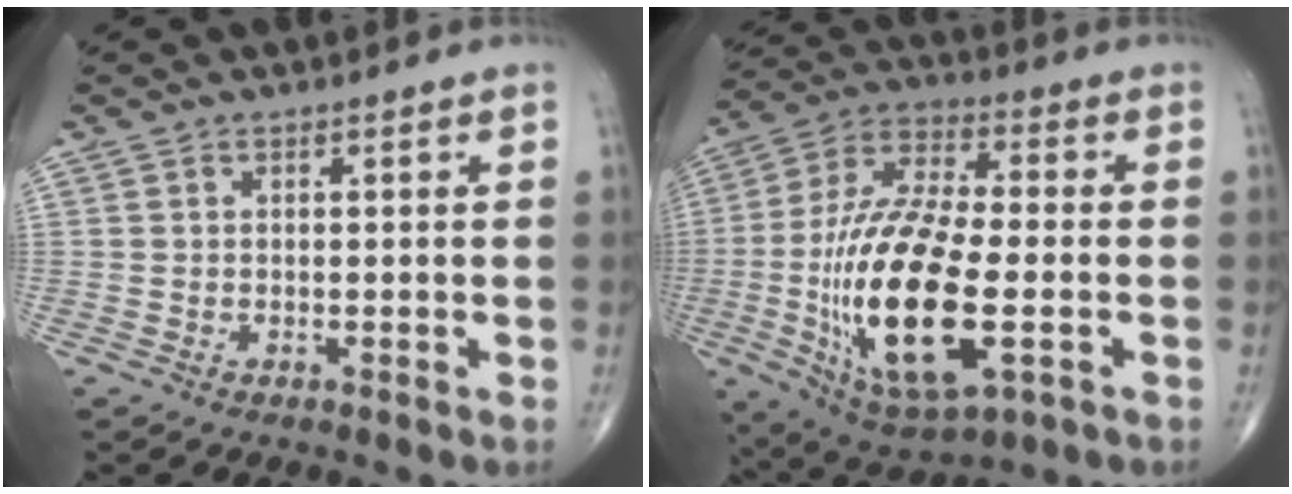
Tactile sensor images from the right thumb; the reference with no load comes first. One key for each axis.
{"total": 24.1, "fx": -4.8, "fy": 9.7, "fz": 21.6, "tx": -0.436, "ty": 0.007, "tz": -0.069}